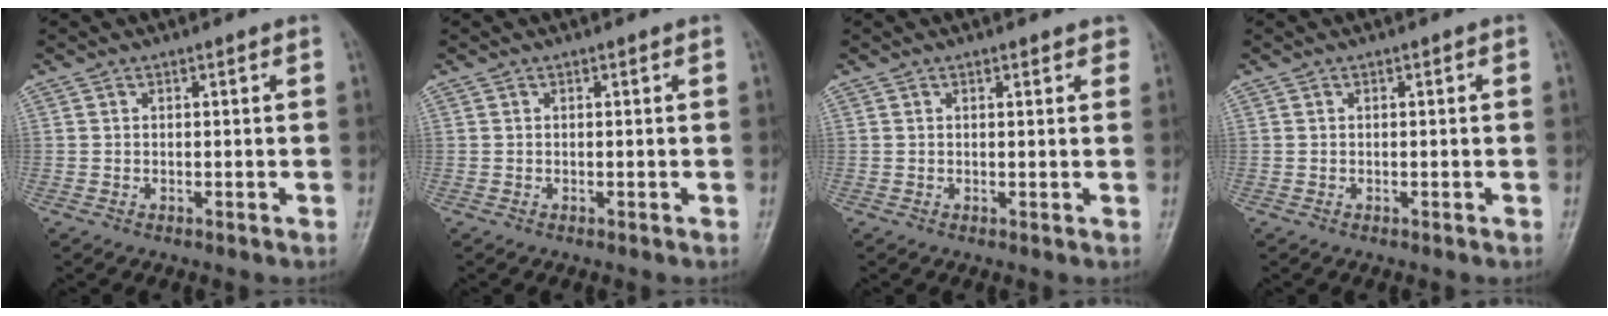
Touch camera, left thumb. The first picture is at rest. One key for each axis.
{"total": 0.0}
{"total": 2.1, "fx": 1.7, "fy": 0.7, "fz": 1.1, "tx": 0.002, "ty": 0.000, "tz": 0.016}
{"total": 0.0}